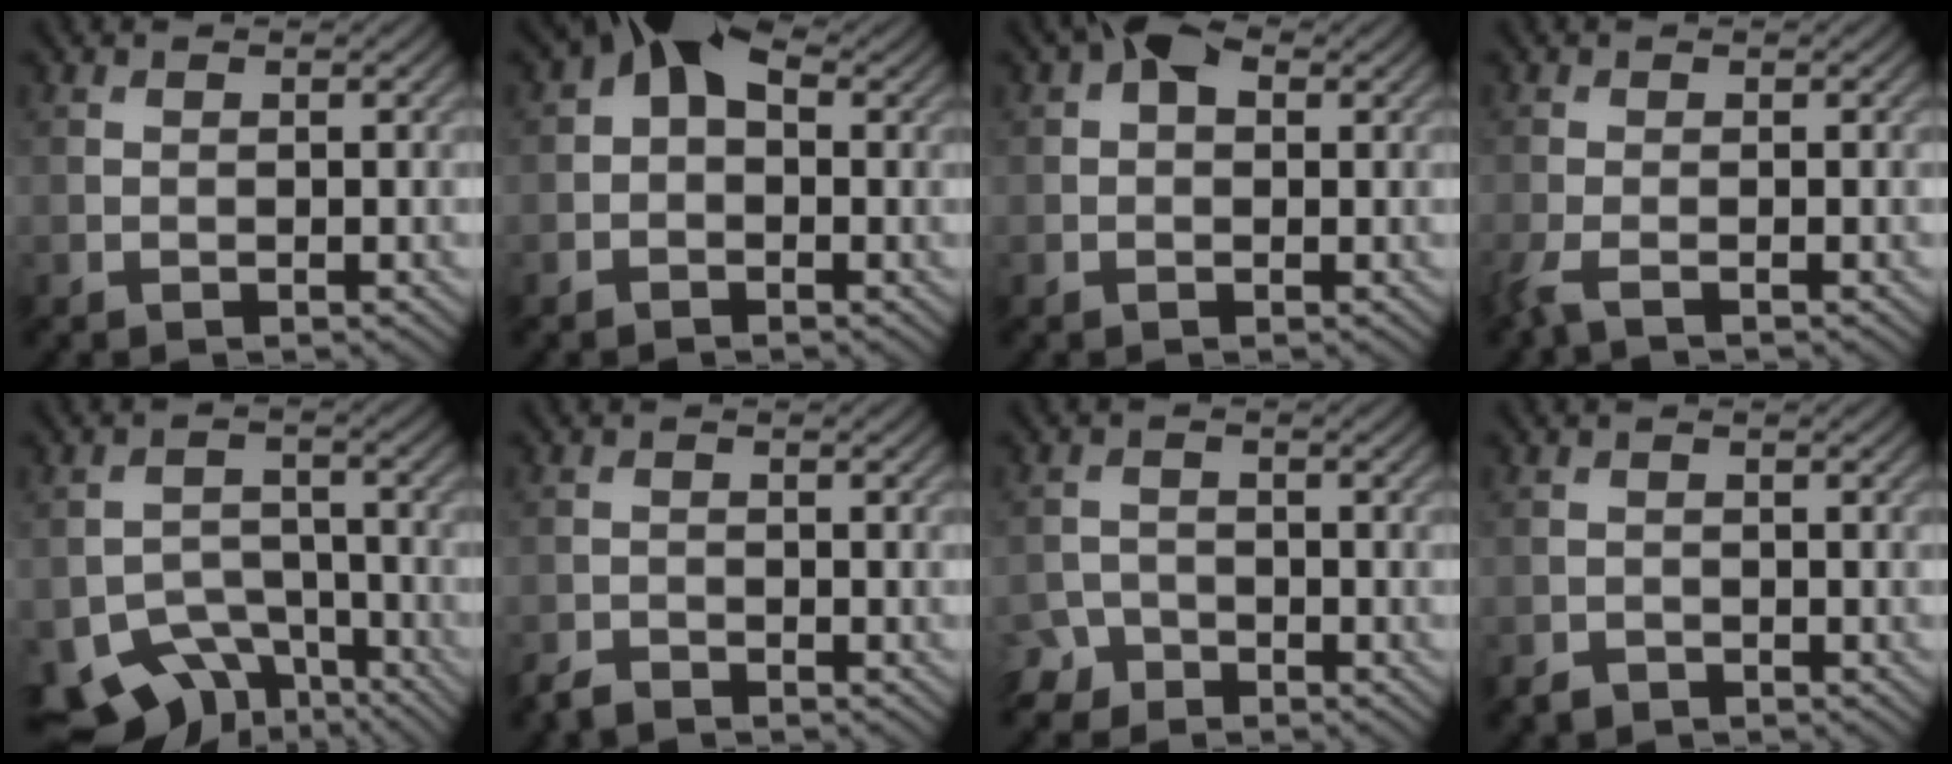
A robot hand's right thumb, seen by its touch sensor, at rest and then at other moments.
{"total": 5.5, "force": [1.5, 3.5, 4.0], "torque": [-0.071, 0.017, 0.009]}
{"total": 3.1, "force": [1.0, 2.0, 2.2], "torque": [-0.033, 0.009, 0.006]}
{"total": 2.1, "force": [-1.5, 0.2, 1.6], "torque": [-0.046, -0.007, -0.039]}
{"total": 9.4, "force": [-6.6, 5.5, 3.9], "torque": [-0.080, -0.027, -0.104]}
{"total": 1.8, "force": [-1.8, 0.3, 0.3], "torque": [-0.008, -0.001, -0.040]}
{"total": 3.0, "force": [-2.5, 1.6, 0.4], "torque": [-0.006, 0.000, -0.055]}
{"total": 1.3, "force": [-1.2, 0.5, 0.1], "torque": [-0.002, 0.000, -0.024]}